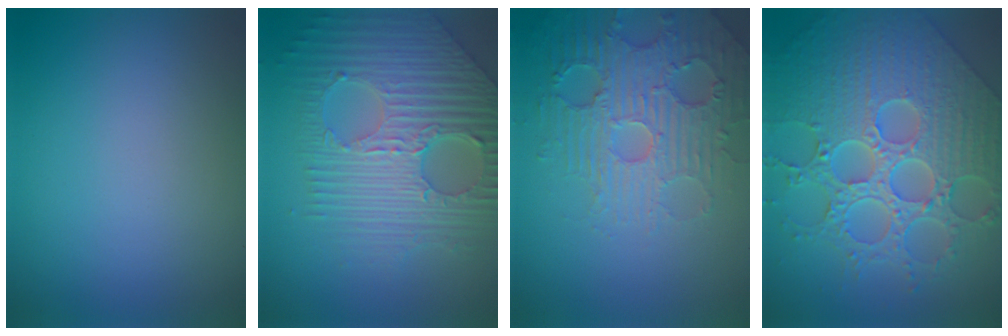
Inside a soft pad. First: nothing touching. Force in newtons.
{"total": 9.0, "press": 6.2, "slide": 6.5}
{"total": 4.5, "press": 4.5, "slide": 0.9}
{"total": 9.4, "press": 6.9, "slide": 6.3}